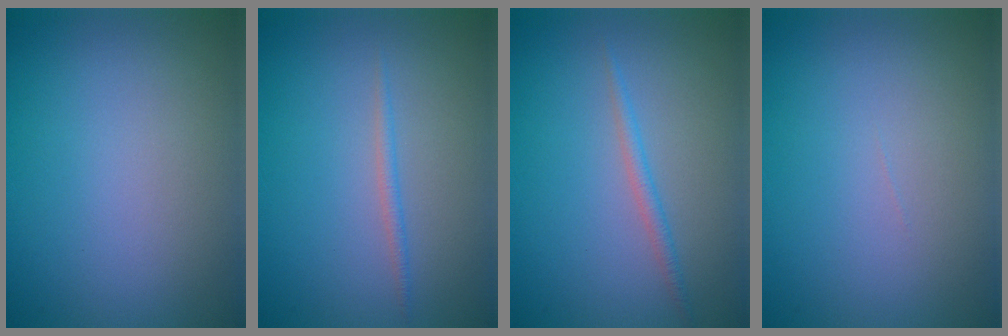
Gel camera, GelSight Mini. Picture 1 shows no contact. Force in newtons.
{"total": 0.7, "press": 0.7, "slide": 0.1}
{"total": 1.2, "press": 1.2, "slide": 0.1}
{"total": 0.0}